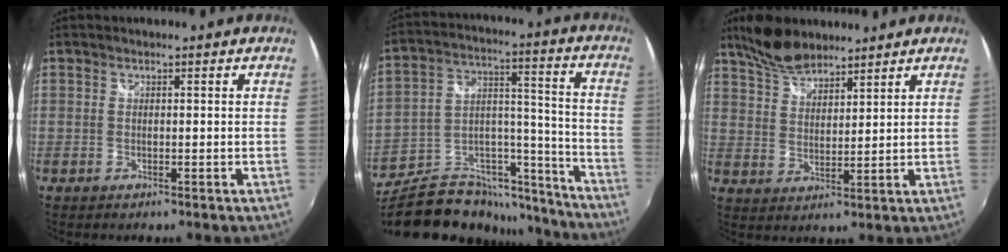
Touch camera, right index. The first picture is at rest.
{"total": 26.3, "force": [-20.5, 12.0, 11.2], "torque": [-0.194, 0.053, -0.293]}
{"total": 8.4, "force": [7.0, 3.0, 3.6], "torque": [-0.070, 0.017, 0.133]}